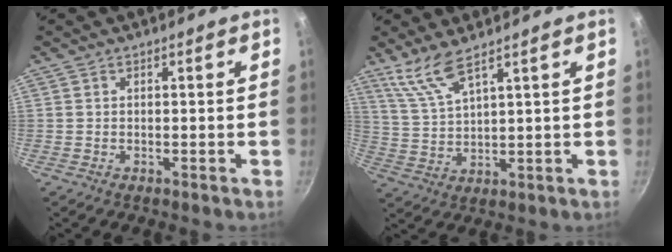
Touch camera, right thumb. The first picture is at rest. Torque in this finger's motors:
{"motor_torque": [0.45, 4.56, 0.80, 0.56, 0.29]}